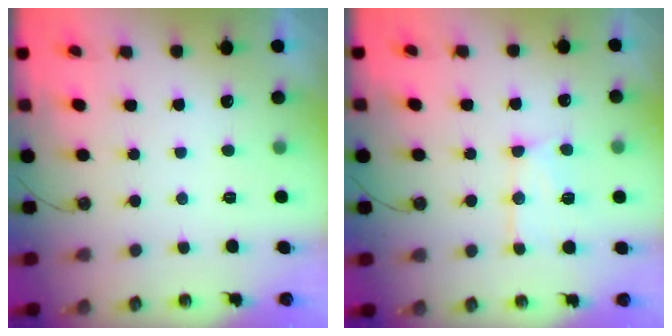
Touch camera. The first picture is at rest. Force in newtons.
{"total": 13.0, "press": 12.9, "slide": 1.3}